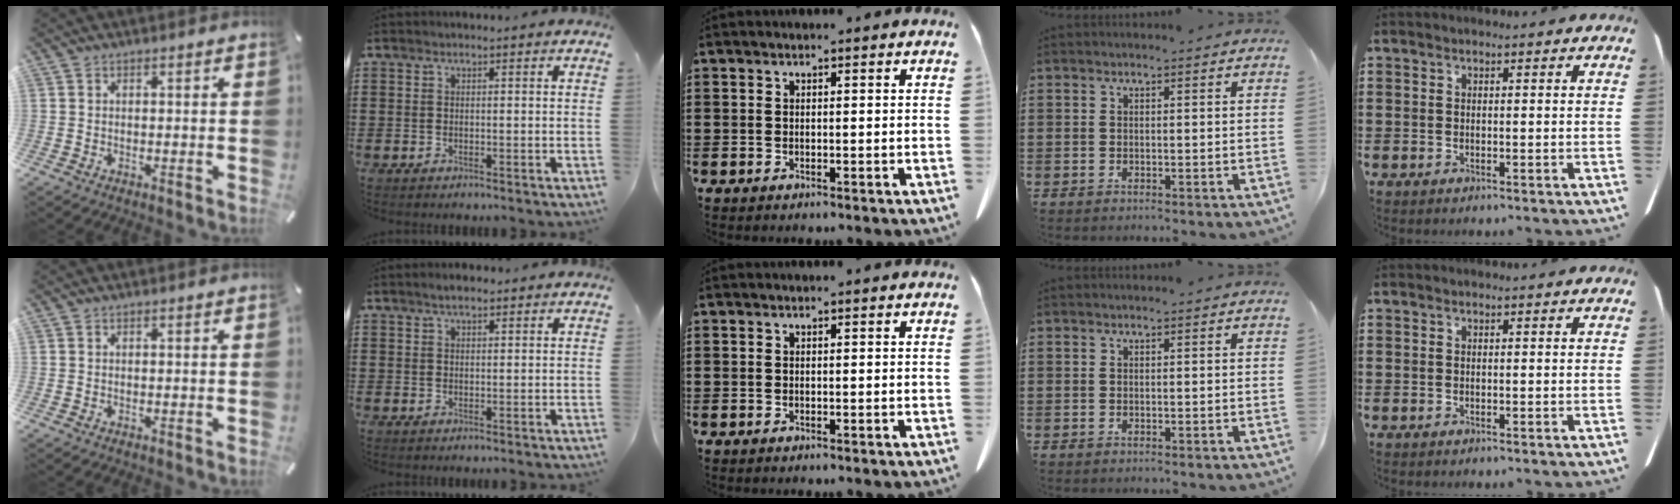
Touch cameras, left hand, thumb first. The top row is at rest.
{"index": {"total": 2.2, "force": [1.6, 0.8, 1.2], "torque": [-0.026, 0.005, 0.029]}}